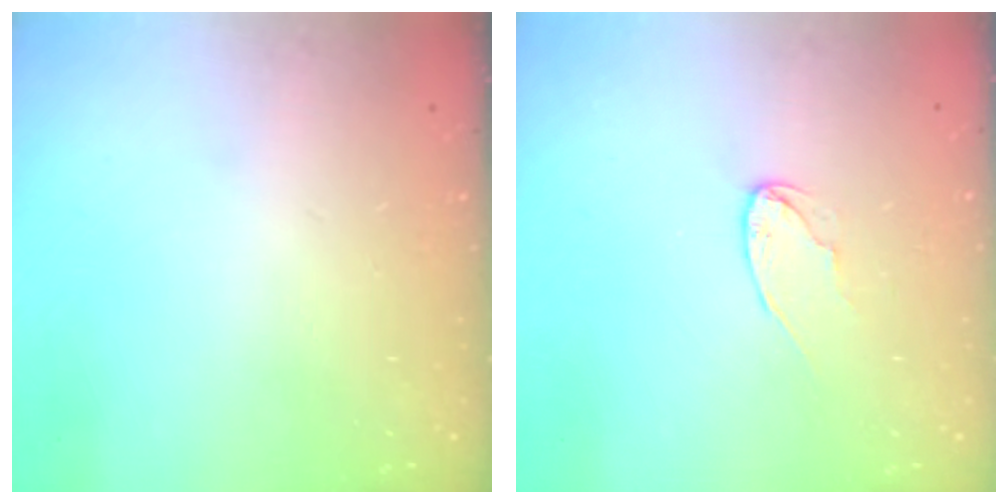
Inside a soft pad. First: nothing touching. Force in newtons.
{"total": 5.2, "press": 5.2, "slide": 0.4}